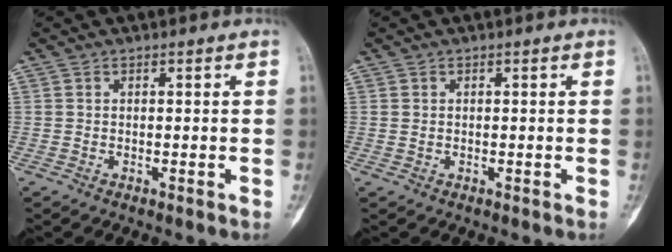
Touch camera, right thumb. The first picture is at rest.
{"total": 0.6, "force": [0.2, 0.5, 0.3], "torque": [-0.006, 0.001, 0.006]}